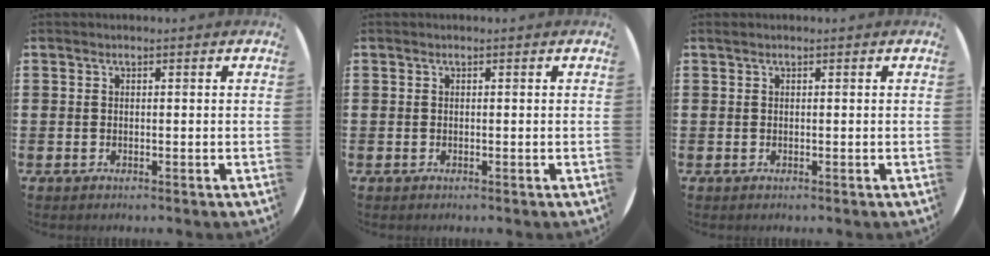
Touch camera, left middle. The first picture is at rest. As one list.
[{"total": 0.0}, {"total": 0.0}]